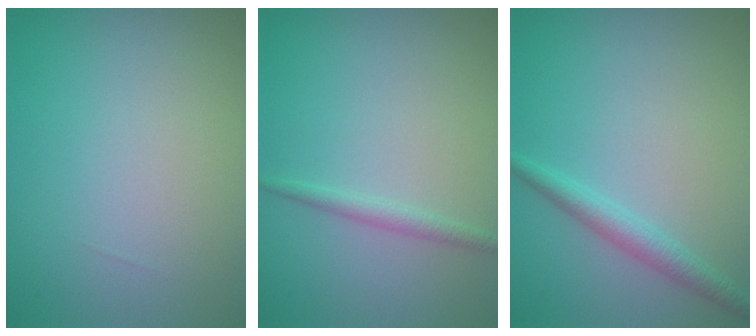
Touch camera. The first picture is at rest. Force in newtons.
{"total": 1.3, "press": 1.3, "slide": 0.1}
{"total": 2.2, "press": 2.2, "slide": 0.0}